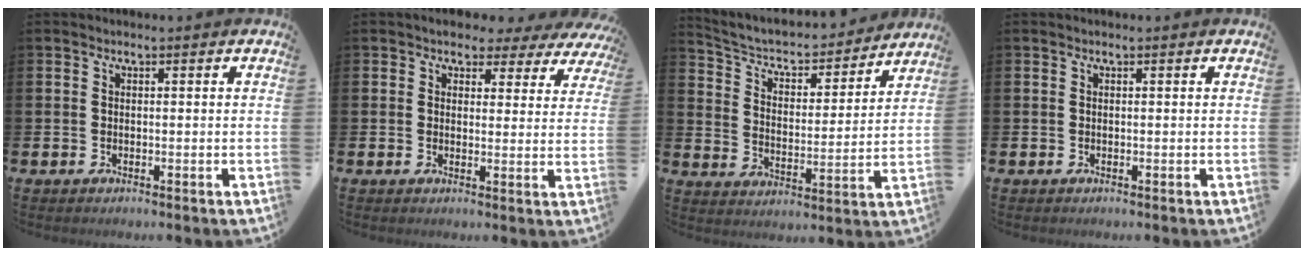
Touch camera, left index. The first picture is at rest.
{"total": 3.1, "force": [2.4, 1.9, 0.7], "torque": [-0.014, -0.019, 0.034]}
{"total": 5.5, "force": [4.9, 1.8, 1.5], "torque": [-0.058, -0.041, 0.077]}
{"total": 0.0}